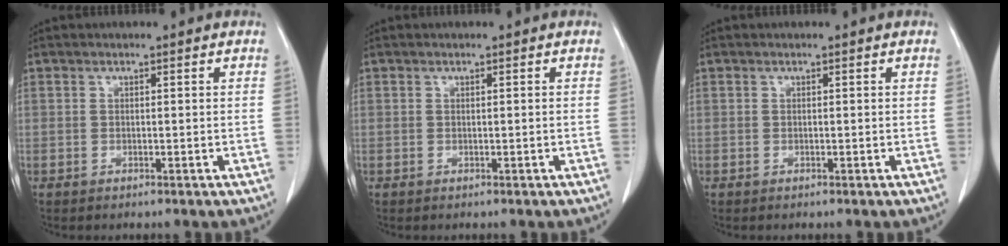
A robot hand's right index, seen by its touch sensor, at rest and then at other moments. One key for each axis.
{"total": 0.0}
{"total": 0.0}